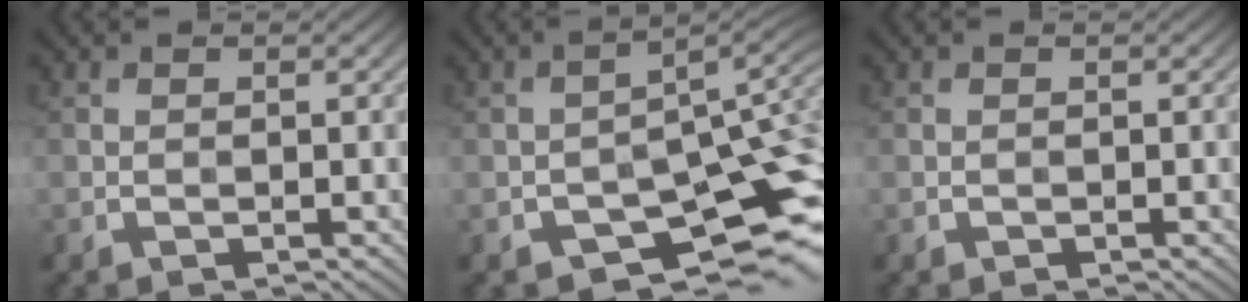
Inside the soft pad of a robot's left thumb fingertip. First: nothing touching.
{"total": 10.7, "force": [-5.6, 4.9, 7.7], "torque": [-0.110, -0.017, -0.090]}
{"total": 0.0}